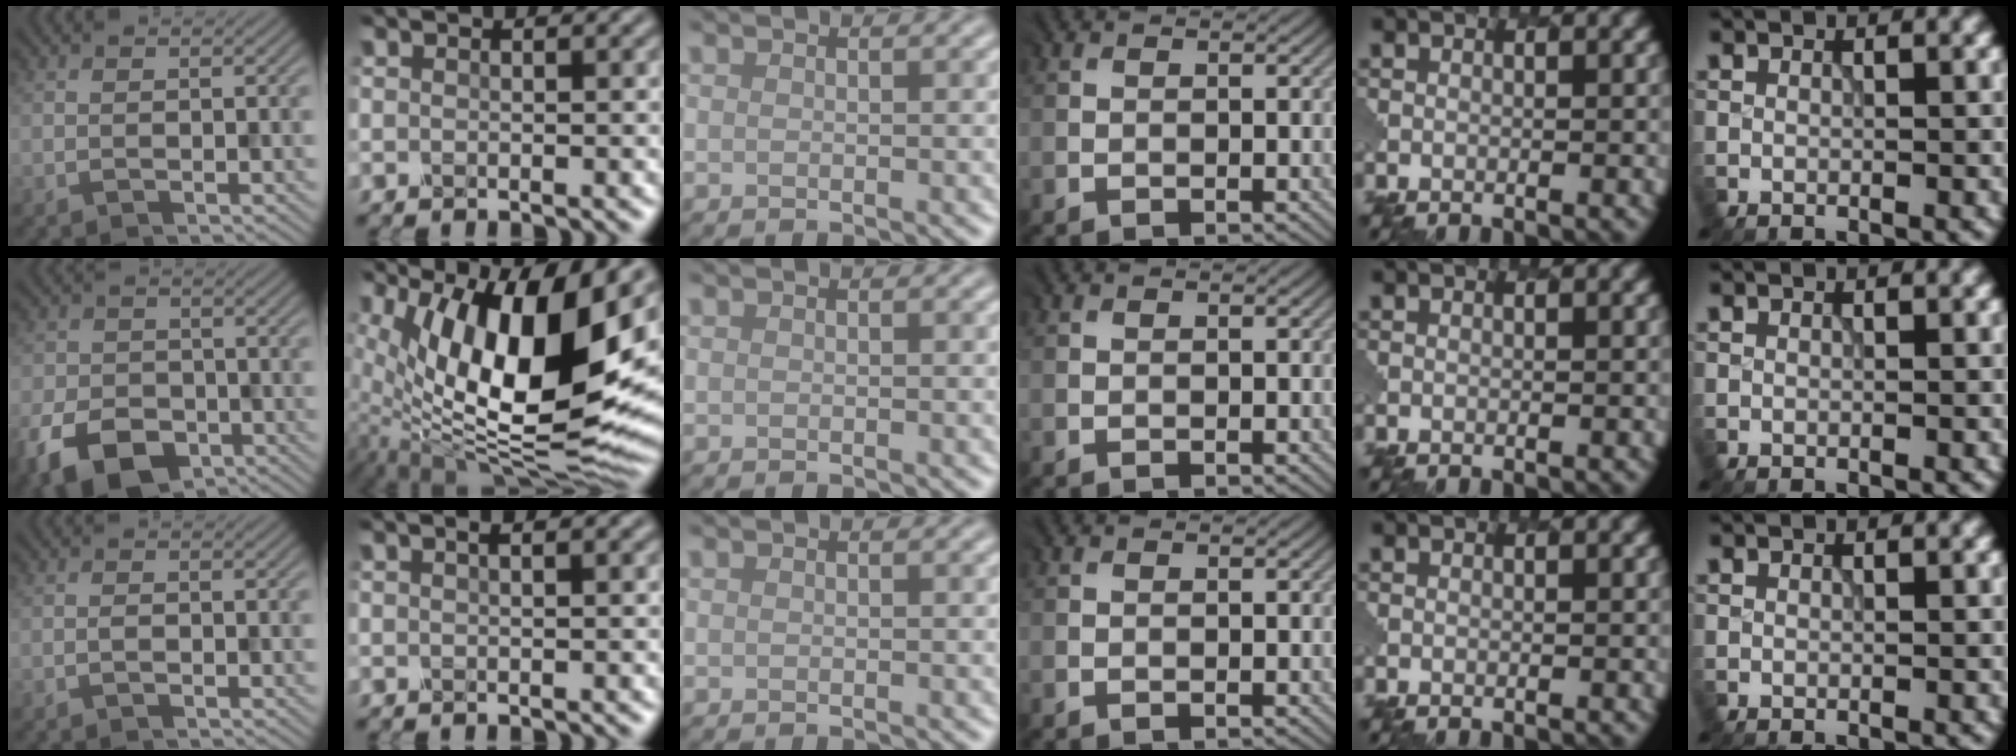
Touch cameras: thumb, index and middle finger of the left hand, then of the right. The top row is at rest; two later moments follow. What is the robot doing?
{"motion": "dispense", "object": "pipette"}